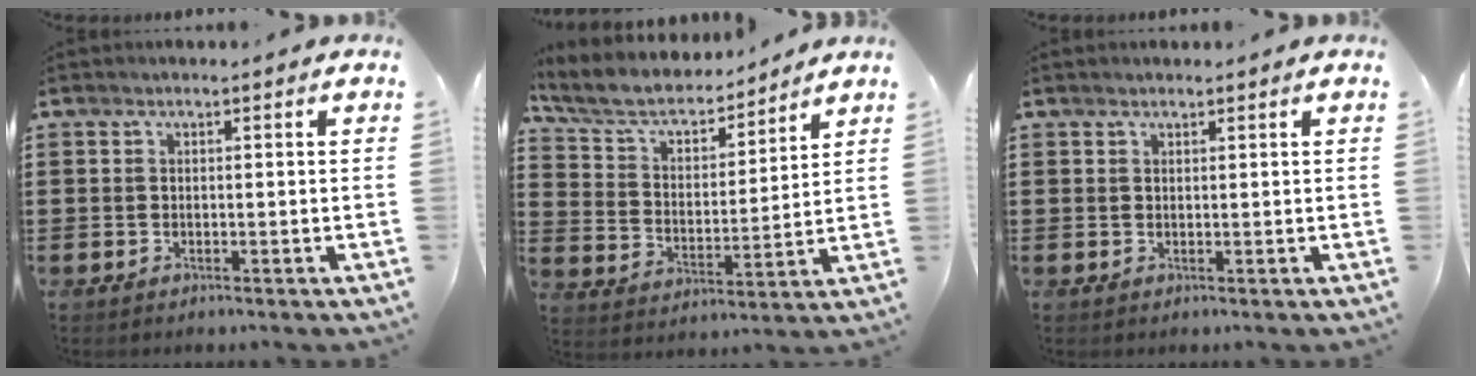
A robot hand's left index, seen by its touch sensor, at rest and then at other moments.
{"total": 6.3, "force": [5.4, 2.3, 2.5], "torque": [-0.076, -0.029, 0.089]}
{"total": 0.8, "force": [0.7, 0.2, 0.2], "torque": [-0.006, 0.000, 0.014]}